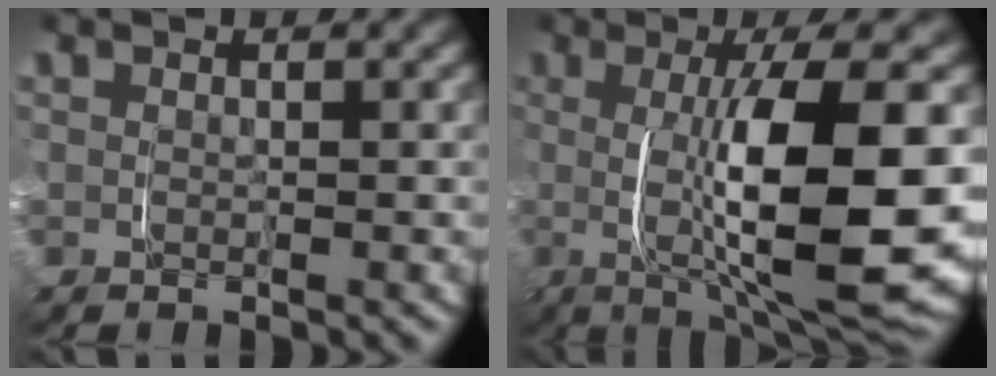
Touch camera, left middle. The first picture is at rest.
{"total": 12.1, "force": [-0.7, 3.0, 11.6], "torque": [-0.173, -0.004, -0.003]}